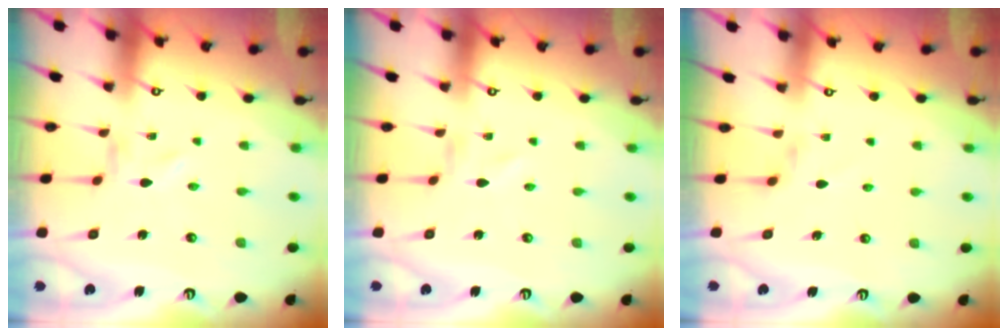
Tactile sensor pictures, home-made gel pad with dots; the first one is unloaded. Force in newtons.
{"total": 0.0}
{"total": 2.8, "press": 2.8, "slide": 0.4}